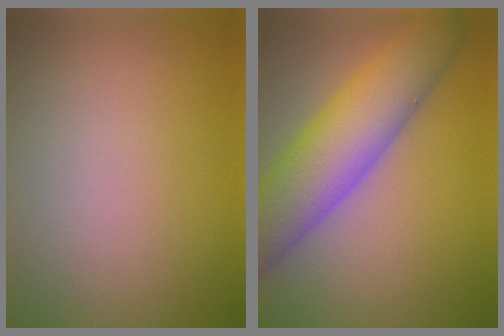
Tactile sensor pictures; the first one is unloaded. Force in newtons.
{"total": 9.7, "press": 9.7, "slide": 0.4}